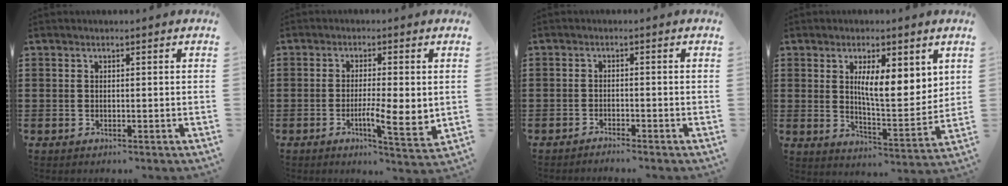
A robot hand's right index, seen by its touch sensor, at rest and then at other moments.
{"total": 6.9, "force": [-1.0, 1.6, 6.6], "torque": [-0.104, -0.008, -0.015]}
{"total": 1.4, "force": [-1.4, -0.1, 0.0], "torque": [-0.004, 0.004, -0.029]}
{"total": 7.4, "force": [3.1, 2.5, 6.3], "torque": [-0.105, -0.018, 0.047]}